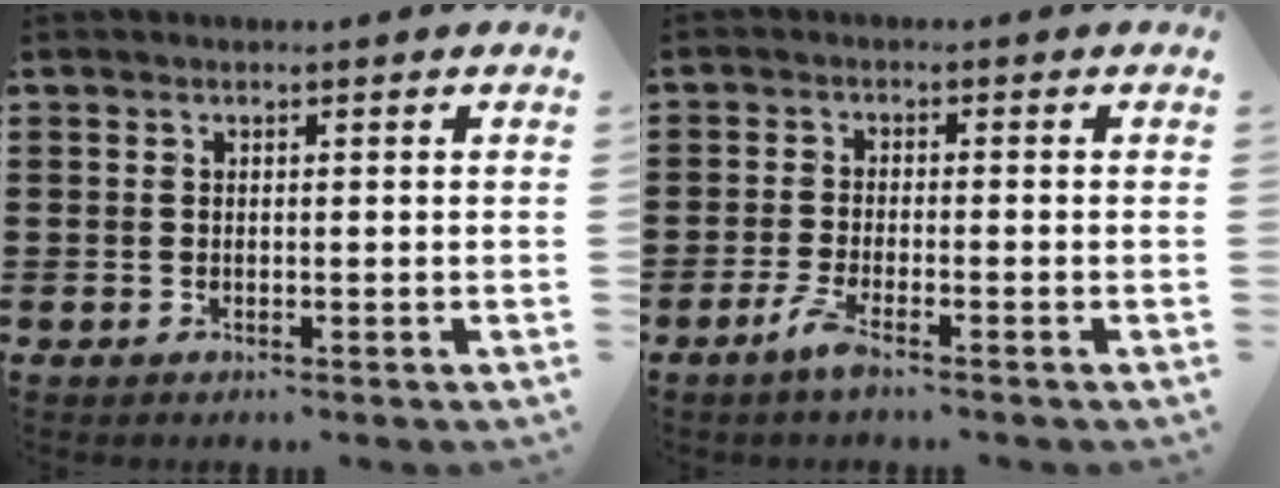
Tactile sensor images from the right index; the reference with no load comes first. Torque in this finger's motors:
{"motor_torque": [0.68, -0.36, 0.06, 0.05]}